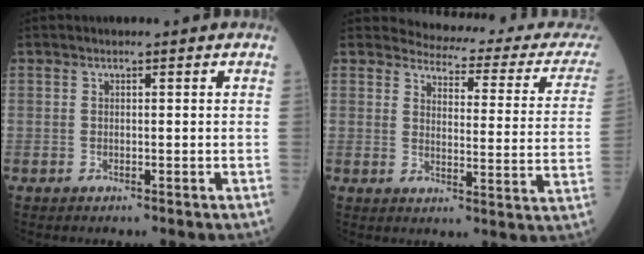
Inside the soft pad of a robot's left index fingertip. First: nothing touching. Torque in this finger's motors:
{"motor_torque": [0.84, -1.29, -0.04, -0.04]}